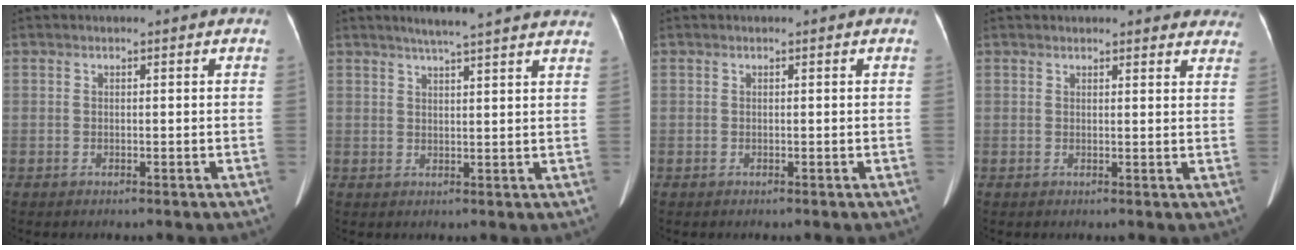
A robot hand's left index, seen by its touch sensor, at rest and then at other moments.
{"total": 13.7, "force": [12.1, 0.4, 6.3], "torque": [-0.090, 0.015, 0.143]}
{"total": 0.0}
{"total": 11.3, "force": [10.4, 2.9, 3.1], "torque": [-0.001, 0.010, 0.102]}